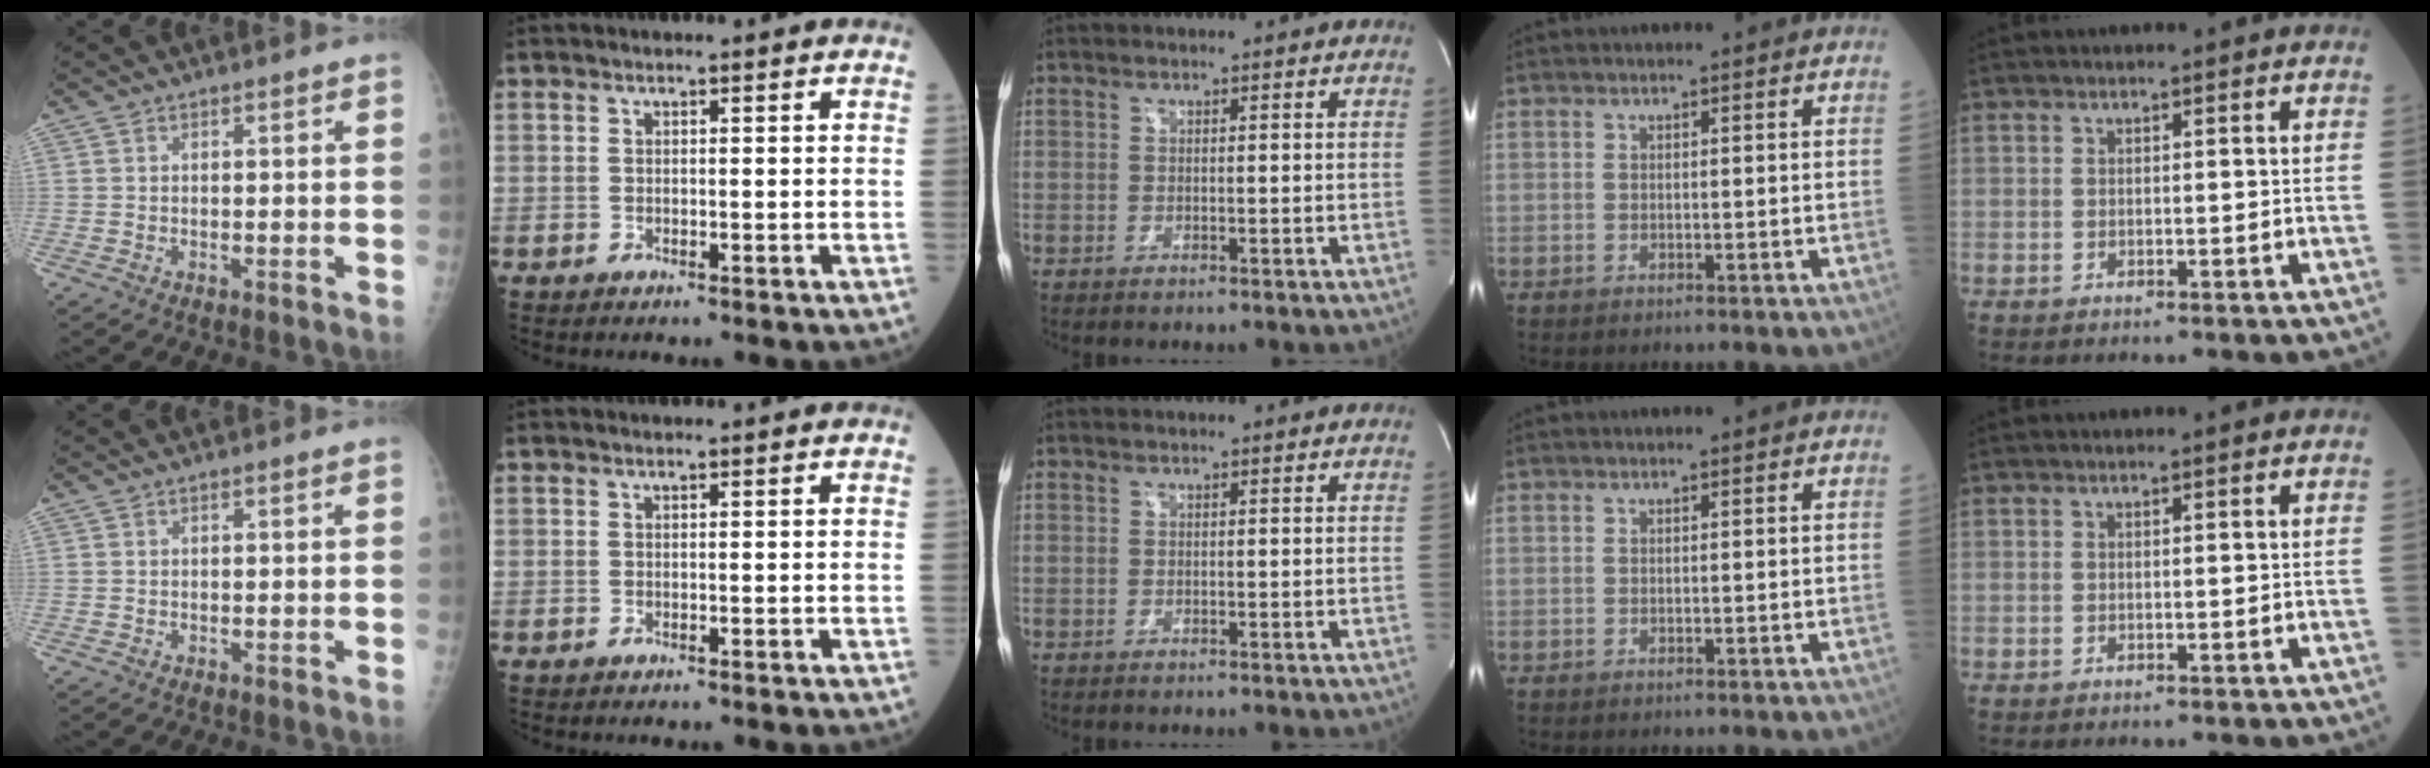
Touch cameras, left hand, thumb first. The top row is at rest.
{}